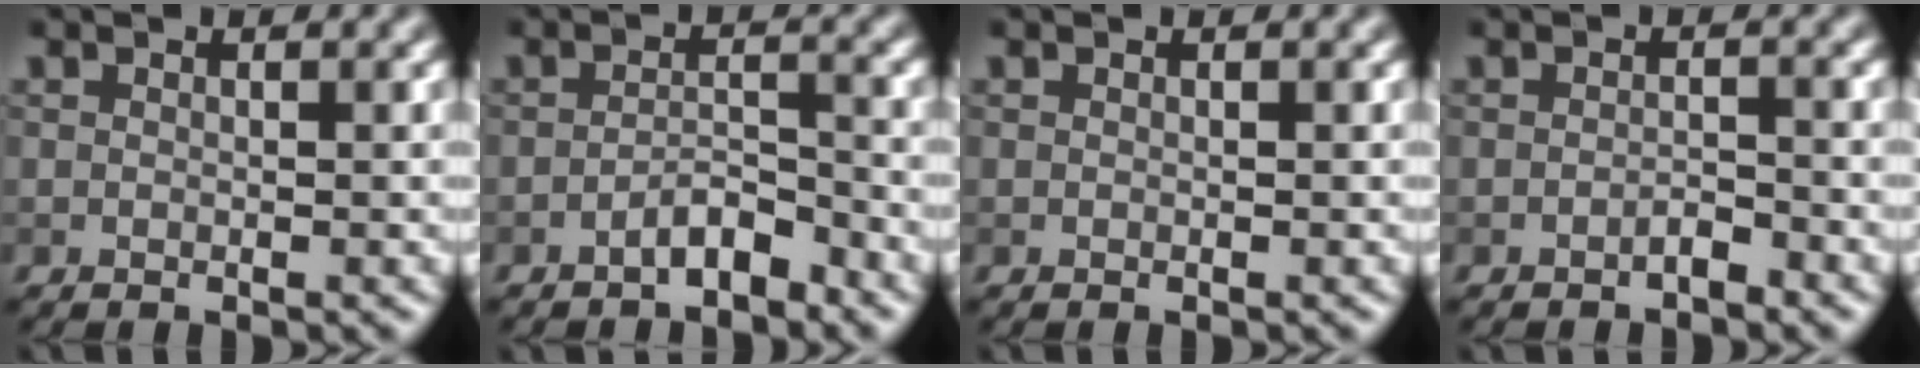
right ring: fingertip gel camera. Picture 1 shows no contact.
{"total": 2.4, "force": [-1.8, 0.6, 1.4], "torque": [-0.021, 0.011, -0.033]}
{"total": 0.0}
{"total": 1.1, "force": [-0.9, 0.2, 0.6], "torque": [-0.009, 0.004, -0.016]}